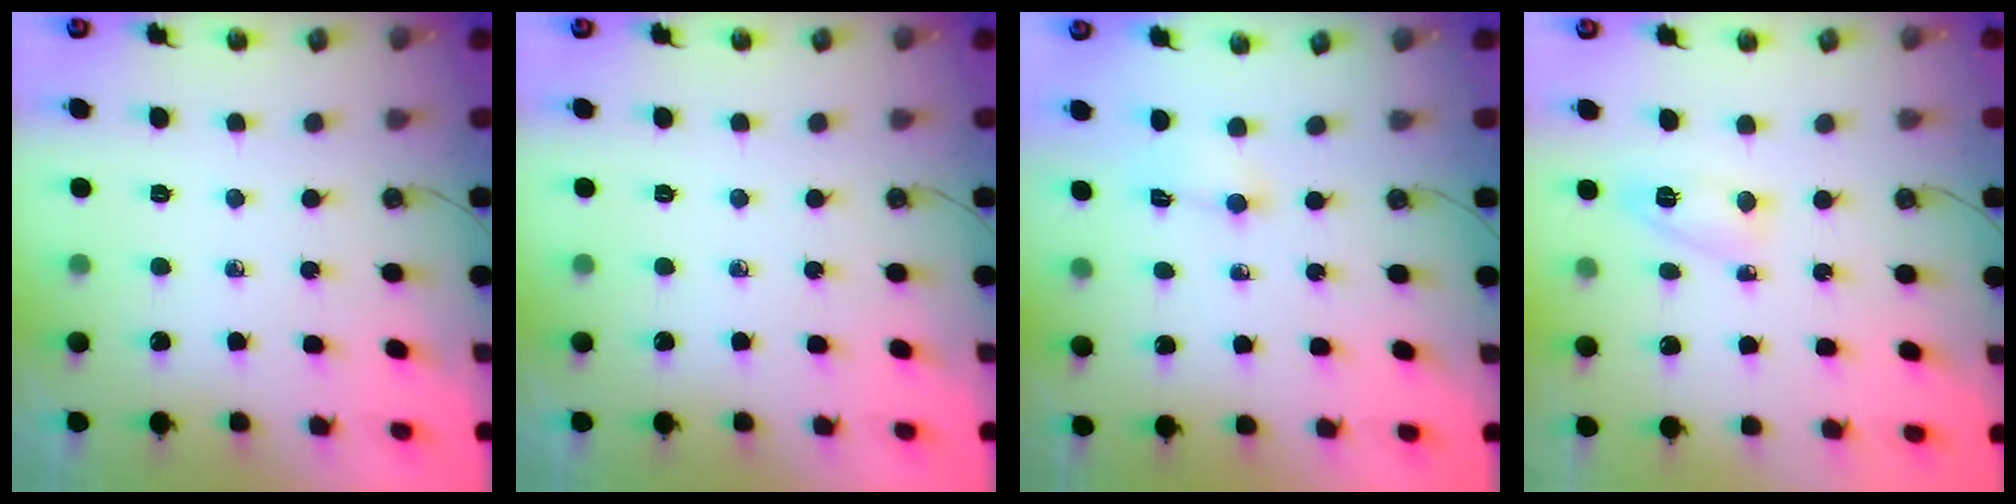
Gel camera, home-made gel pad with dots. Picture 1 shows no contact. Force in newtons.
{"total": 0.0}
{"total": 1.9, "press": 1.7, "slide": 0.7}
{"total": 5.3, "press": 5.3, "slide": 0.4}